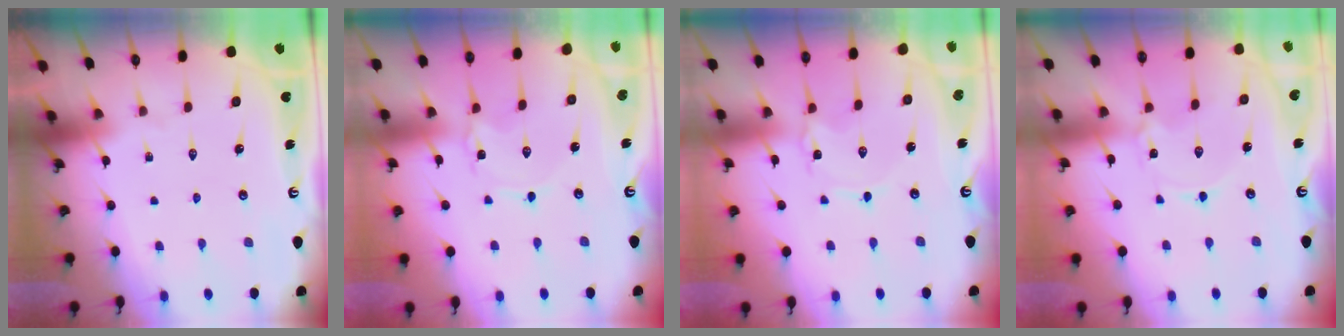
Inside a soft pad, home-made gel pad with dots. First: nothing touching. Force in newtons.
{"total": 0.9, "press": 0.9, "slide": 0.1}
{"total": 0.9, "press": 0.9, "slide": 0.1}
{"total": 1.7, "press": 1.7, "slide": 0.3}